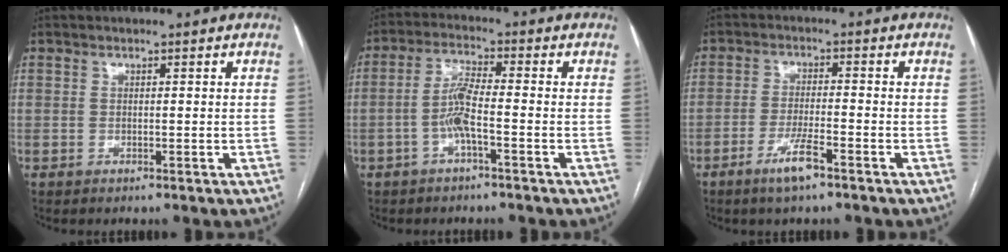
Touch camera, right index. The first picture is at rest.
{"total": 5.1, "force": [-1.6, 0.5, 4.8], "torque": [-0.101, 0.012, -0.032]}
{"total": 5.2, "force": [-3.3, 0.3, 3.9], "torque": [-0.078, -0.006, -0.062]}